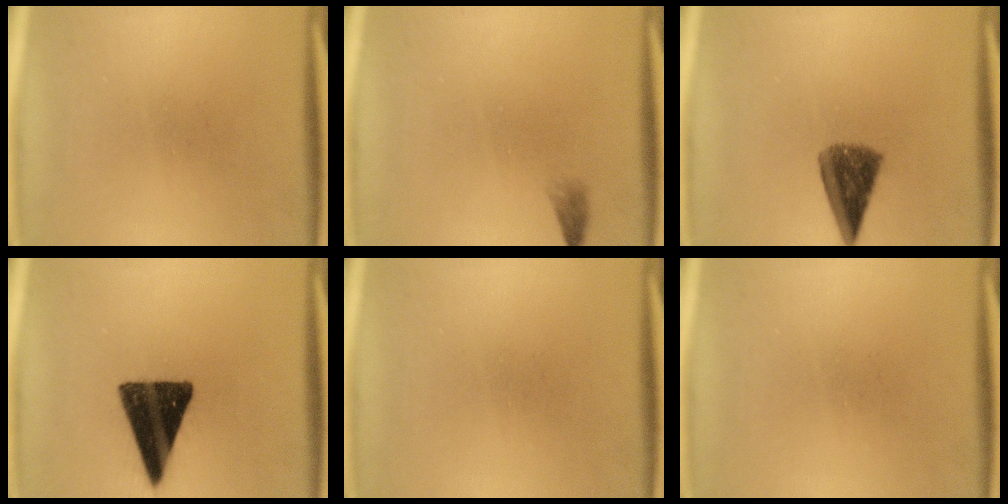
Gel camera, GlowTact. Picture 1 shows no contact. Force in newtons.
{"total": 1.1}
{"total": 7.3}
{"total": 15.8}
{"total": 0.0}
{"total": 0.0}